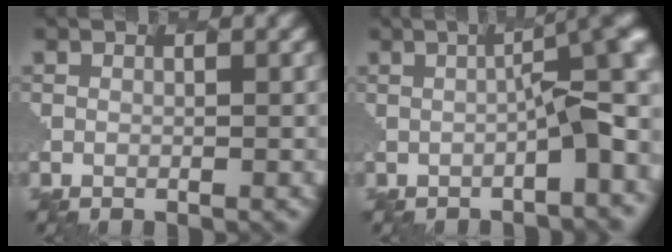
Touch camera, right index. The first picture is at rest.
{"total": 6.7, "force": [-0.4, 1.0, 6.6], "torque": [-0.082, 0.016, -0.011]}